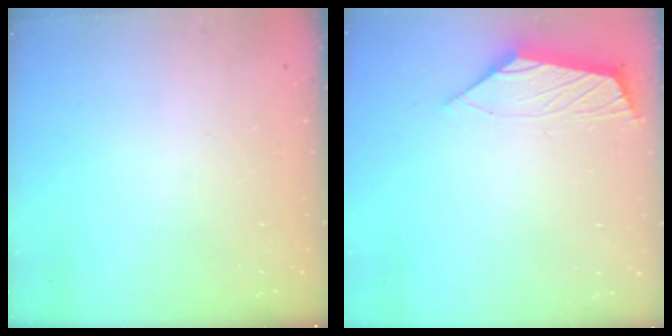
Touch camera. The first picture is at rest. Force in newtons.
{"total": 2.8, "press": 2.7, "slide": 0.6}